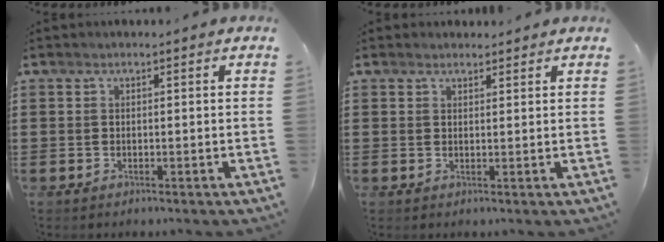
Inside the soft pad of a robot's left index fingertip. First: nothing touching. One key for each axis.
{"total": 1.5, "fx": 1.4, "fy": 0.5, "fz": 0.0, "tx": 0.005, "ty": -0.001, "tz": 0.026}